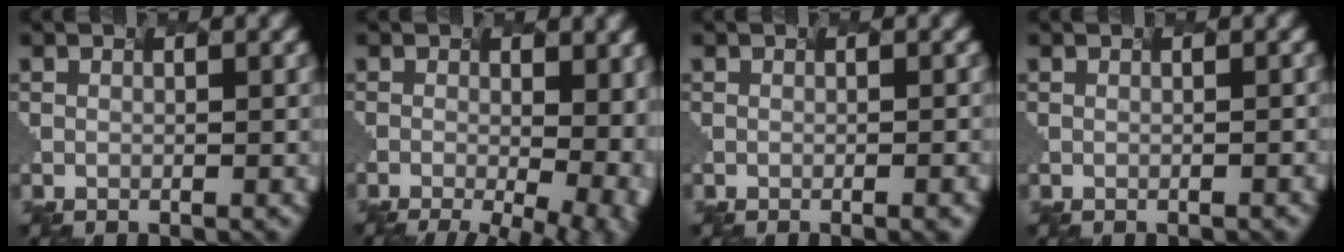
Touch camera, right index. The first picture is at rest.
{"total": 8.6, "force": [-2.2, 4.2, 7.2], "torque": [-0.049, -0.013, -0.007]}
{"total": 2.8, "force": [-0.5, 1.2, 2.4], "torque": [-0.002, 0.009, -0.005]}
{"total": 0.6, "force": [0.0, 0.4, 0.4], "torque": [0.006, 0.006, 0.000]}